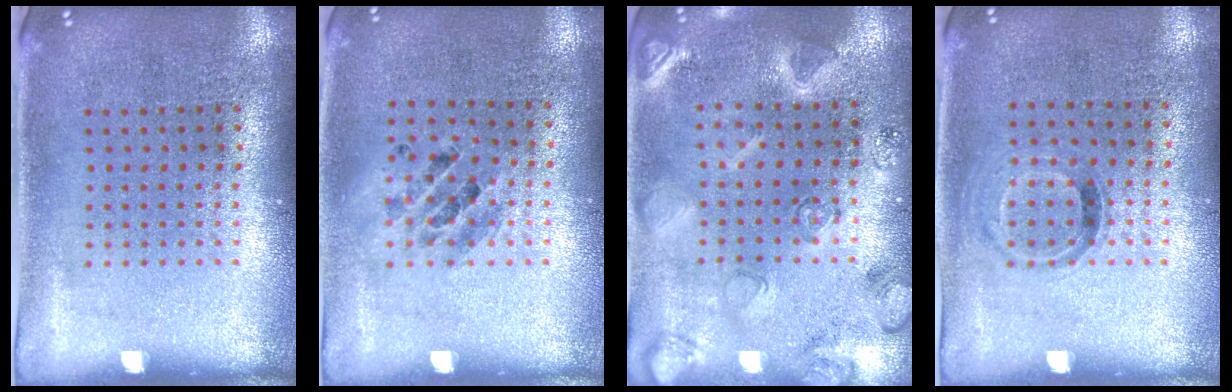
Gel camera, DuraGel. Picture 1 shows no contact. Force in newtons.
{"total": 1.1, "press": 1.0, "slide": 0.2}
{"total": 2.5, "press": 2.5, "slide": 0.1}
{"total": 0.9, "press": 0.7, "slide": 0.6}